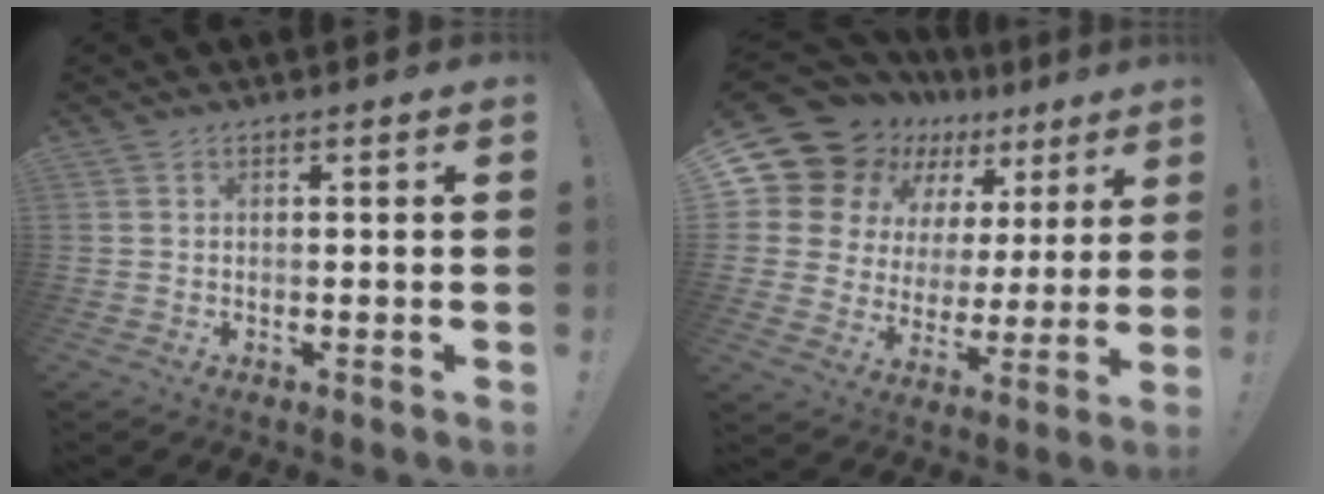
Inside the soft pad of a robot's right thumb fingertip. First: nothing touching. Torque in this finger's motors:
{"motor_torque": [-0.12, 1.03, 0.09, 0.11, 0.12]}